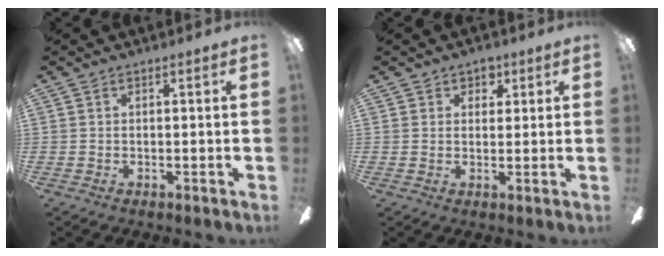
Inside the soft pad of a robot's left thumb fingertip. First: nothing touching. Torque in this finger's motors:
{"motor_torque": [-0.06, -0.27, 0.20, 0.10, -0.04]}